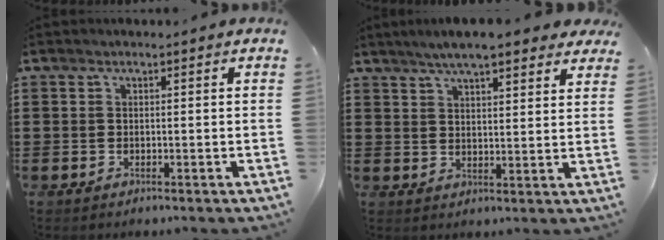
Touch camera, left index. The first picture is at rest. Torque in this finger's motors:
{"motor_torque": [2.14, 0.00, 0.54, 0.16]}